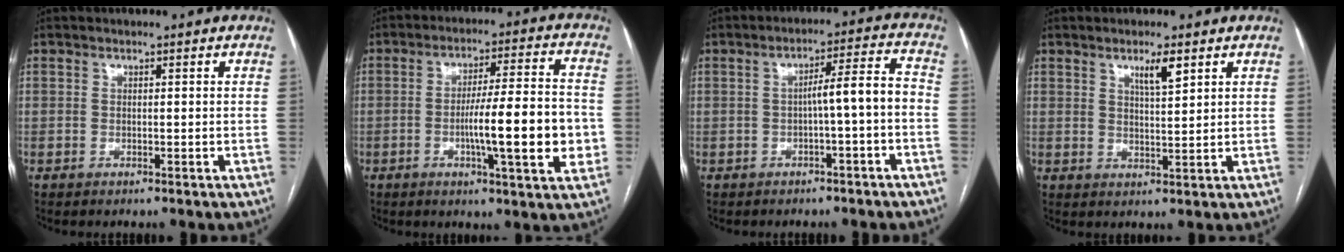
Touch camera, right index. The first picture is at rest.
{"total": 13.8, "force": [-2.7, 1.2, 13.4], "torque": [-0.208, 0.004, -0.041]}
{"total": 6.0, "force": [-1.5, 0.0, 5.8], "torque": [-0.085, 0.023, -0.018]}
{"total": 3.9, "force": [2.3, 0.5, 3.1], "torque": [-0.053, -0.004, 0.041]}